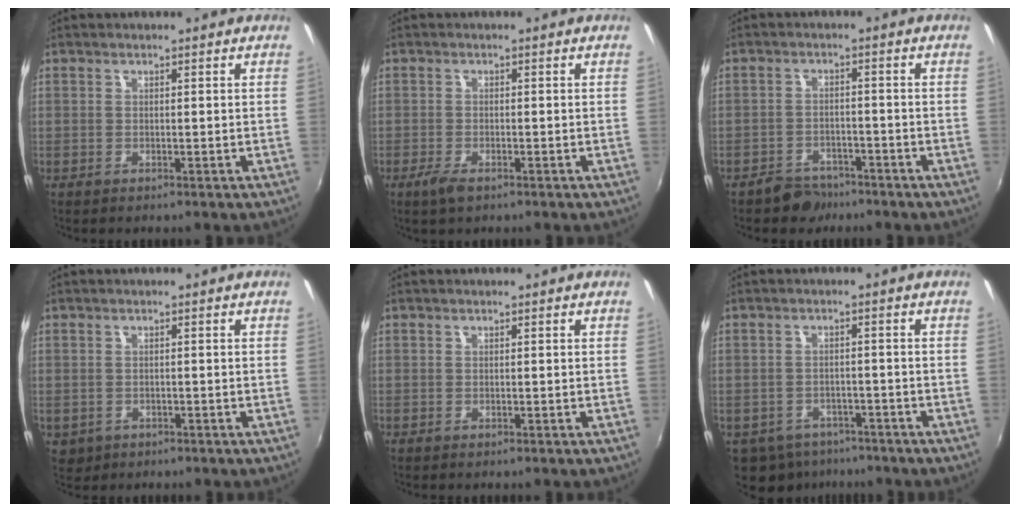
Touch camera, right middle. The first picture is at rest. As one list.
[{"total": 2.8, "force": [-1.9, 1.1, 1.8], "torque": [-0.043, -0.005, -0.036]}, {"total": 5.0, "force": [-4.1, 2.7, 0.8], "torque": [-0.029, 0.009, -0.063]}, {"total": 3.1, "force": [-0.8, 2.7, 1.3], "torque": [-0.032, -0.003, -0.004]}, {"total": 0.0}, {"total": 9.6, "force": [-6.4, 6.3, 3.6], "torque": [-0.099, -0.013, -0.085]}]